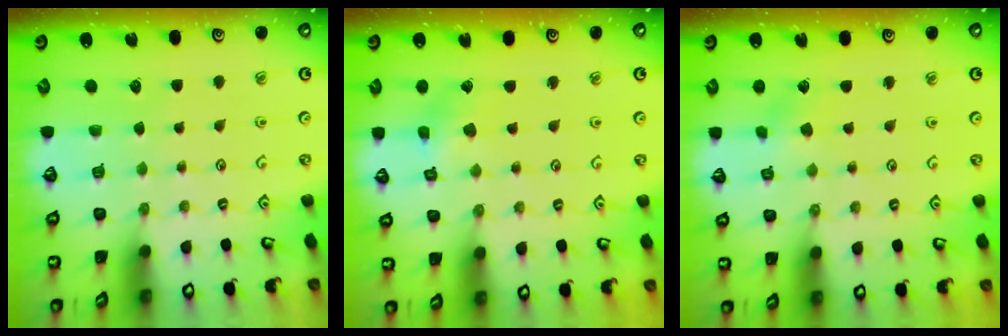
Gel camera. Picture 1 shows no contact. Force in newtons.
{"total": 2.6, "press": 2.6, "slide": 0.3}
{"total": 2.6, "press": 2.4, "slide": 0.9}